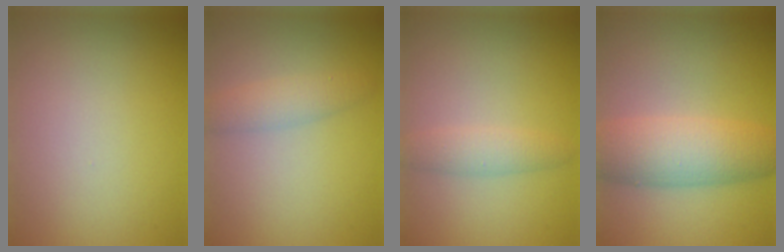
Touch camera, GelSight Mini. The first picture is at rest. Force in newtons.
{"total": 2.2, "press": 2.2, "slide": 0.0}
{"total": 2.0, "press": 2.0, "slide": 0.1}
{"total": 6.3, "press": 6.3, "slide": 0.2}